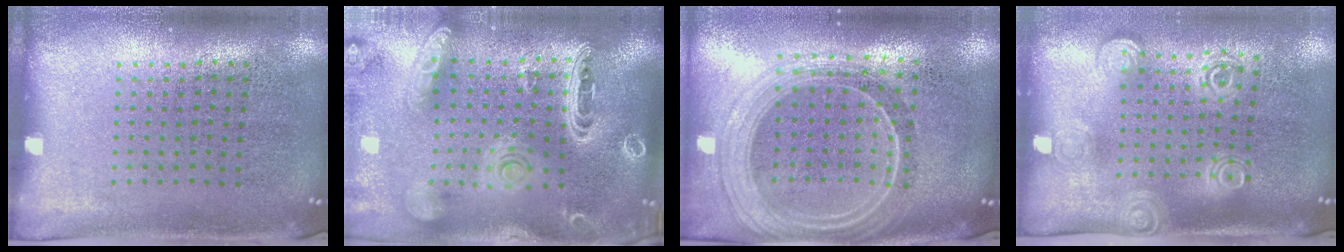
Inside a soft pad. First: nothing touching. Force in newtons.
{"total": 3.7, "press": 2.9, "slide": 2.2}
{"total": 2.4, "press": 2.0, "slide": 1.2}
{"total": 1.9, "press": 1.4, "slide": 1.3}